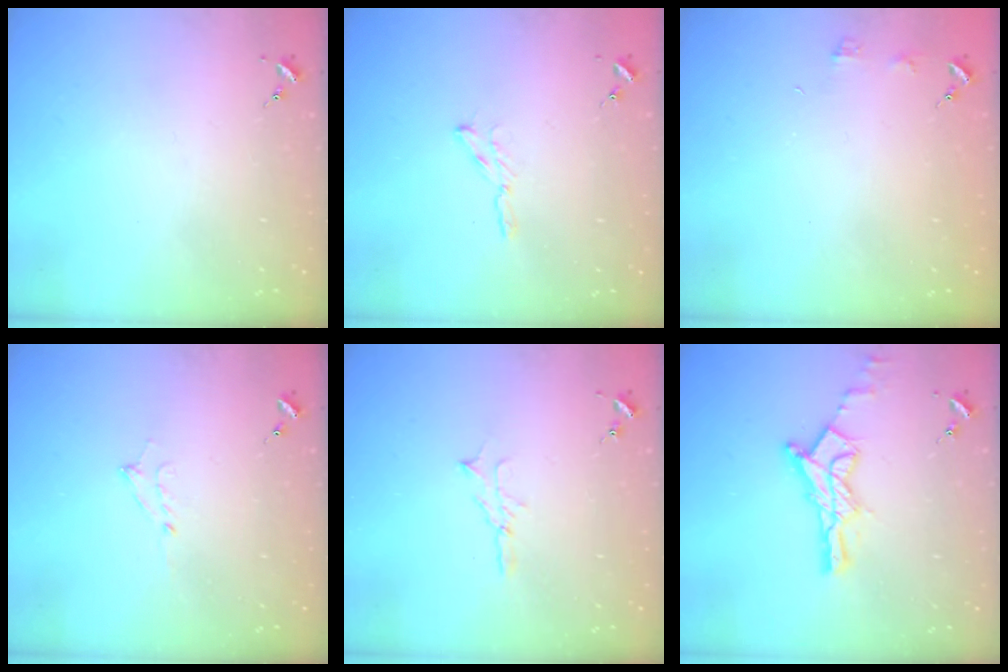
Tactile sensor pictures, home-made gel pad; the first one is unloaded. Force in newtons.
{"total": 2.9, "press": 2.9, "slide": 0.3}
{"total": 3.9, "press": 3.8, "slide": 0.5}
{"total": 5.2, "press": 5.2, "slide": 0.3}
{"total": 4.7, "press": 4.7, "slide": 0.5}
{"total": 14.2, "press": 14.1, "slide": 1.0}